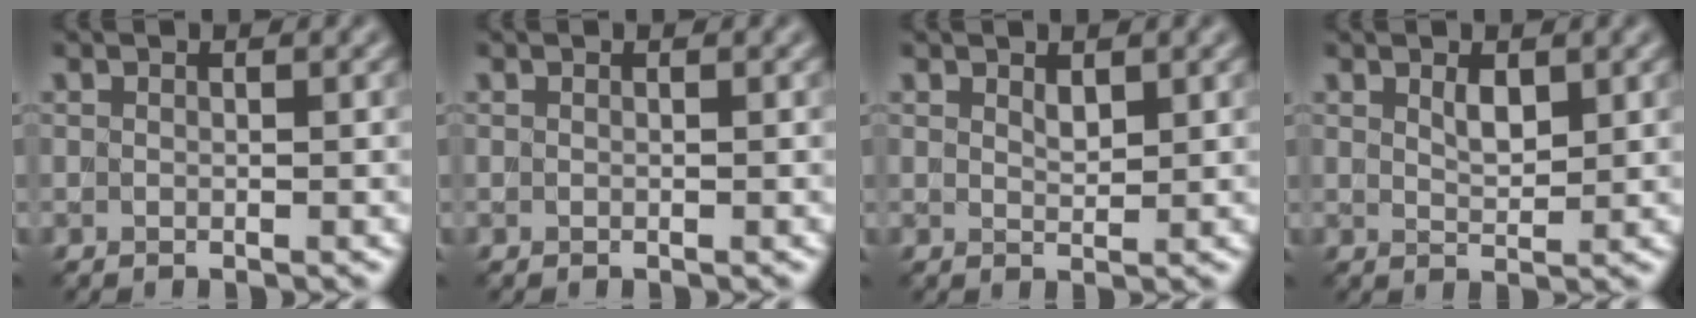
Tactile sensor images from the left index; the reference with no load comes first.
{"total": 0.0}
{"total": 0.9, "force": [0.8, 0.3, 0.4], "torque": [-0.010, -0.001, 0.015]}
{"total": 1.5, "force": [1.0, 0.6, 0.9], "torque": [-0.019, -0.001, 0.018]}